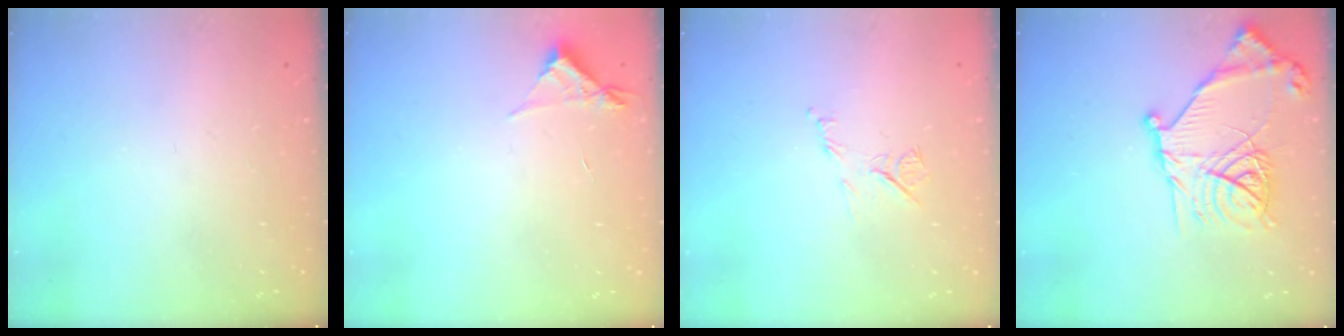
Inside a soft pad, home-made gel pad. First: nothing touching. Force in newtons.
{"total": 3.0, "press": 3.0, "slide": 0.3}
{"total": 6.6, "press": 6.5, "slide": 0.9}
{"total": 18.8, "press": 18.7, "slide": 2.0}